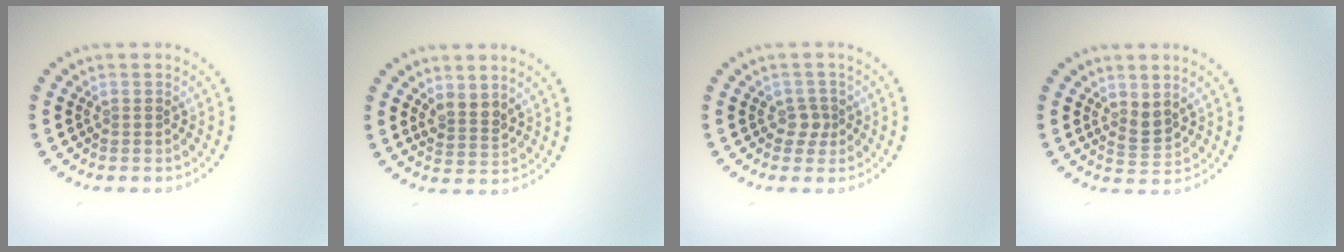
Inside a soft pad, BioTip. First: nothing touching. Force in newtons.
{"total": 2.1, "press": 1.7, "slide": 1.2}
{"total": 1.4, "press": 1.2, "slide": 0.8}
{"total": 1.8, "press": 1.5, "slide": 1.1}